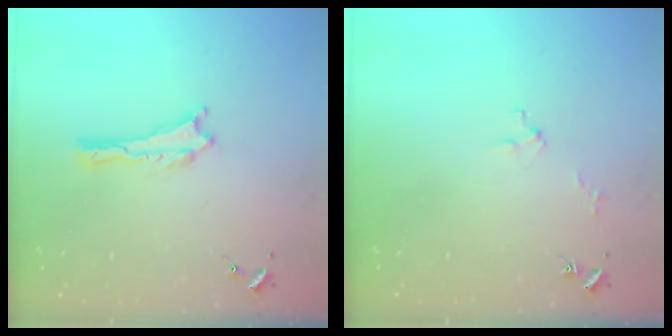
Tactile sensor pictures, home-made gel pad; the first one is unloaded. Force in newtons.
{"total": 2.0, "press": 2.0, "slide": 0.1}